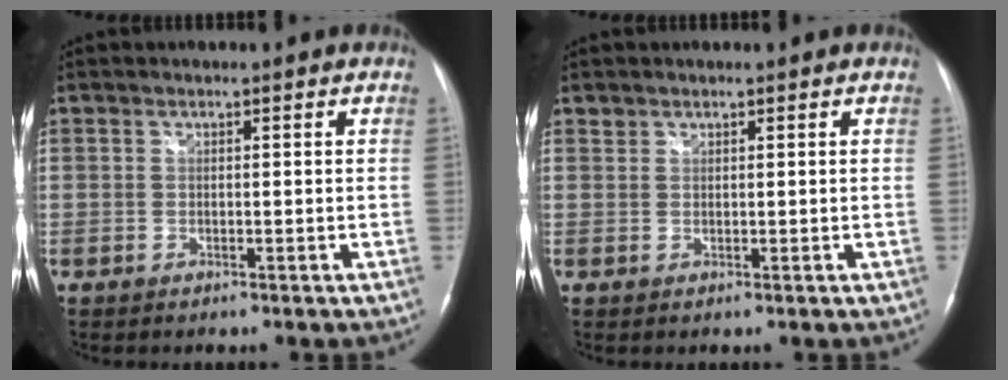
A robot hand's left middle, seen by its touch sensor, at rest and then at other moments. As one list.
[{"total": 0.6, "force": [0.5, 0.4, -0.1], "torque": [0.004, 0.004, 0.007]}]